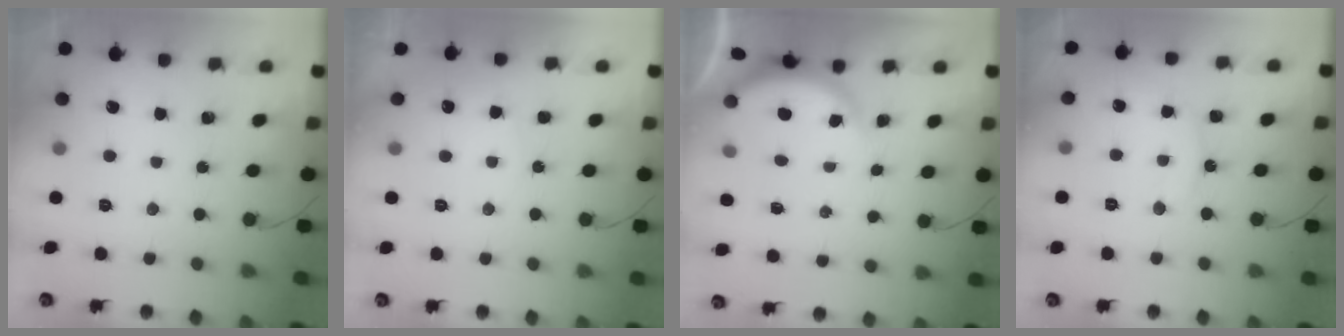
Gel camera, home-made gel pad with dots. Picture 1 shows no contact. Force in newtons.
{"total": 3.5, "press": 3.5, "slide": 0.4}
{"total": 3.1, "press": 3.1, "slide": 0.3}
{"total": 7.9, "press": 7.9, "slide": 0.4}